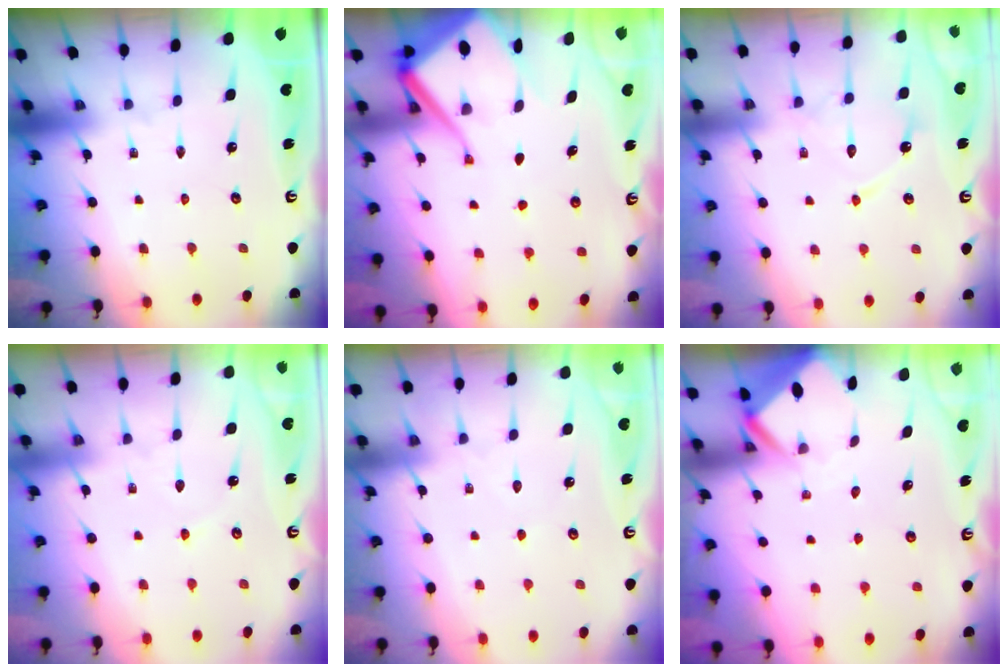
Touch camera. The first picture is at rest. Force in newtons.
{"total": 12.6, "press": 12.5, "slide": 1.4}
{"total": 11.5, "press": 11.4, "slide": 0.9}
{"total": 2.4, "press": 2.4, "slide": 0.4}
{"total": 4.9, "press": 4.9, "slide": 0.6}
{"total": 2.9, "press": 2.9, "slide": 0.2}